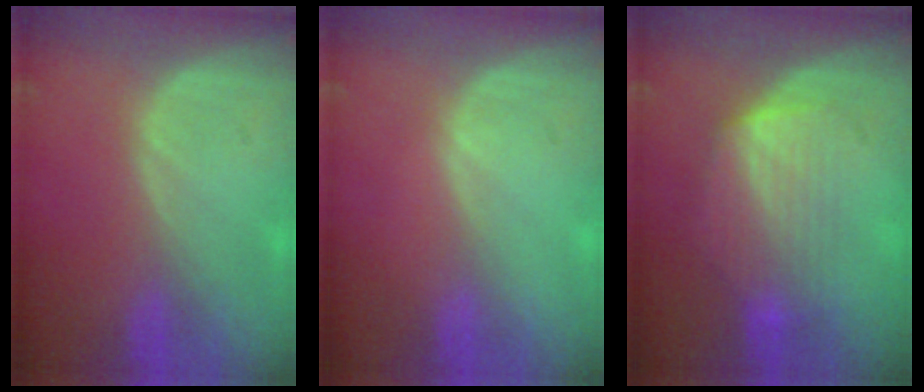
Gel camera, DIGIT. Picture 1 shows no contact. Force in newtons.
{"total": 0.0}
{"total": 6.9, "press": 6.9, "slide": 0.6}